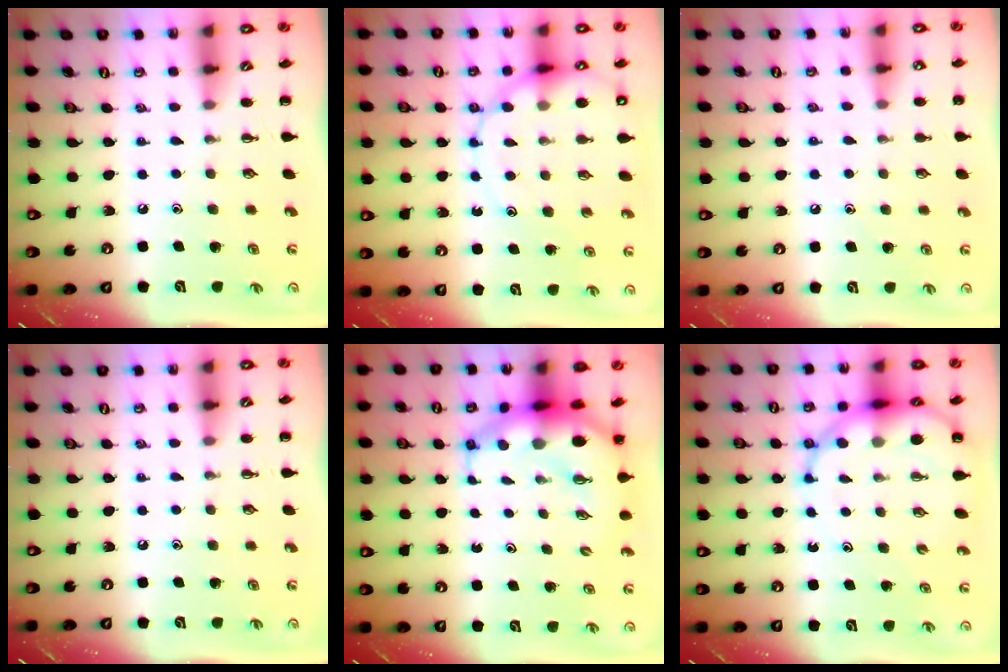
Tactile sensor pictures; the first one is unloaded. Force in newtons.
{"total": 14.3, "press": 13.9, "slide": 3.3}
{"total": 5.1, "press": 5.0, "slide": 1.4}
{"total": 0.0}
{"total": 9.3, "press": 9.0, "slide": 2.3}
{"total": 11.9, "press": 11.5, "slide": 3.0}